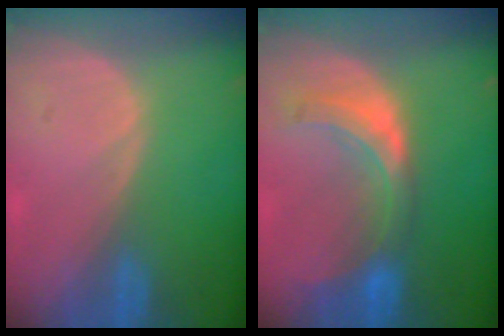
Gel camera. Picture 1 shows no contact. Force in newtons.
{"total": 7.7, "press": 6.9, "slide": 3.5}